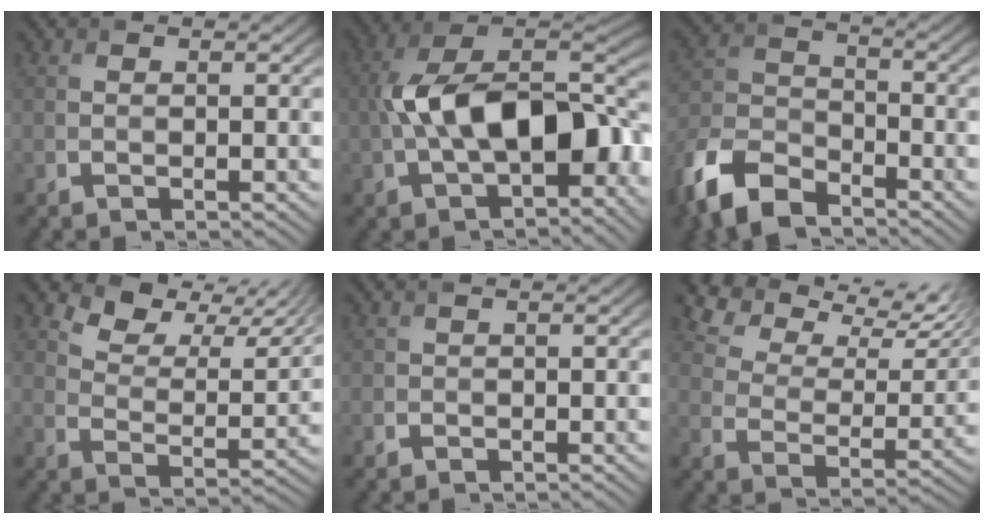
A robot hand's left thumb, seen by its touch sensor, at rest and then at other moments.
{"total": 13.8, "force": [-1.8, 7.4, 11.5], "torque": [-0.191, 0.010, -0.041]}
{"total": 10.1, "force": [-7.6, 4.3, 5.1], "torque": [-0.110, -0.011, -0.170]}
{"total": 8.2, "force": [6.1, 3.5, 4.2], "torque": [-0.076, -0.001, 0.104]}
{"total": 0.6, "force": [-0.3, 0.2, -0.5], "torque": [0.013, -0.003, -0.008]}
{"total": 11.2, "force": [8.9, 4.2, 5.4], "torque": [-0.123, 0.009, 0.140]}